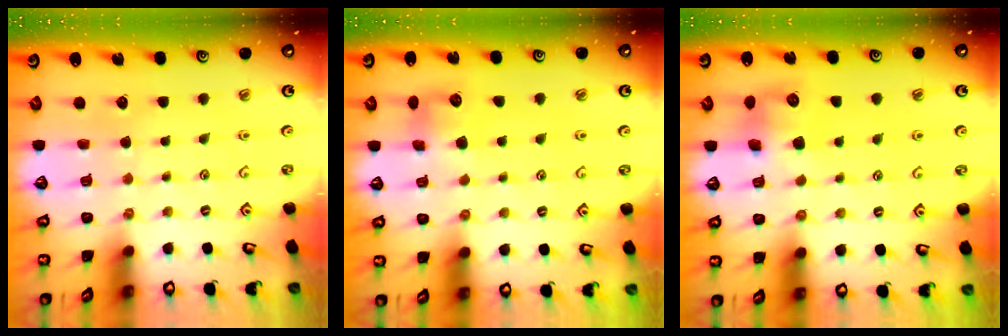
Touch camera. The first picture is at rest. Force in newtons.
{"total": 6.7, "press": 6.7, "slide": 0.9}
{"total": 7.8, "press": 7.7, "slide": 0.5}